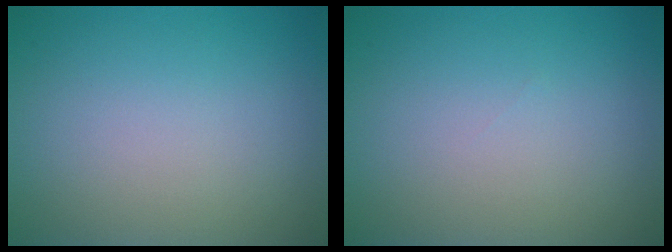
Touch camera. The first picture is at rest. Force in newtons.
{"total": 0.0}